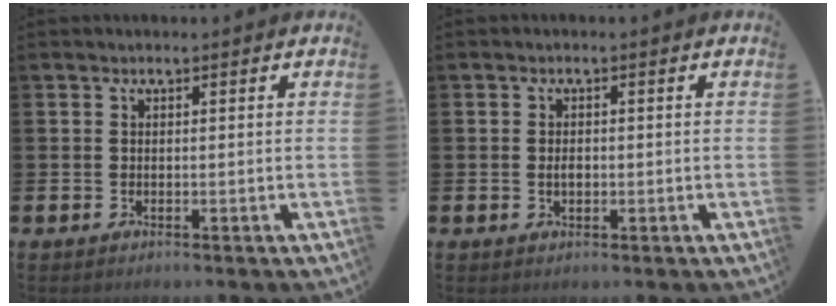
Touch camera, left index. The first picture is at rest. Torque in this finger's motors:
{"motor_torque": [0.07, 0.03, 0.01, 0.04]}